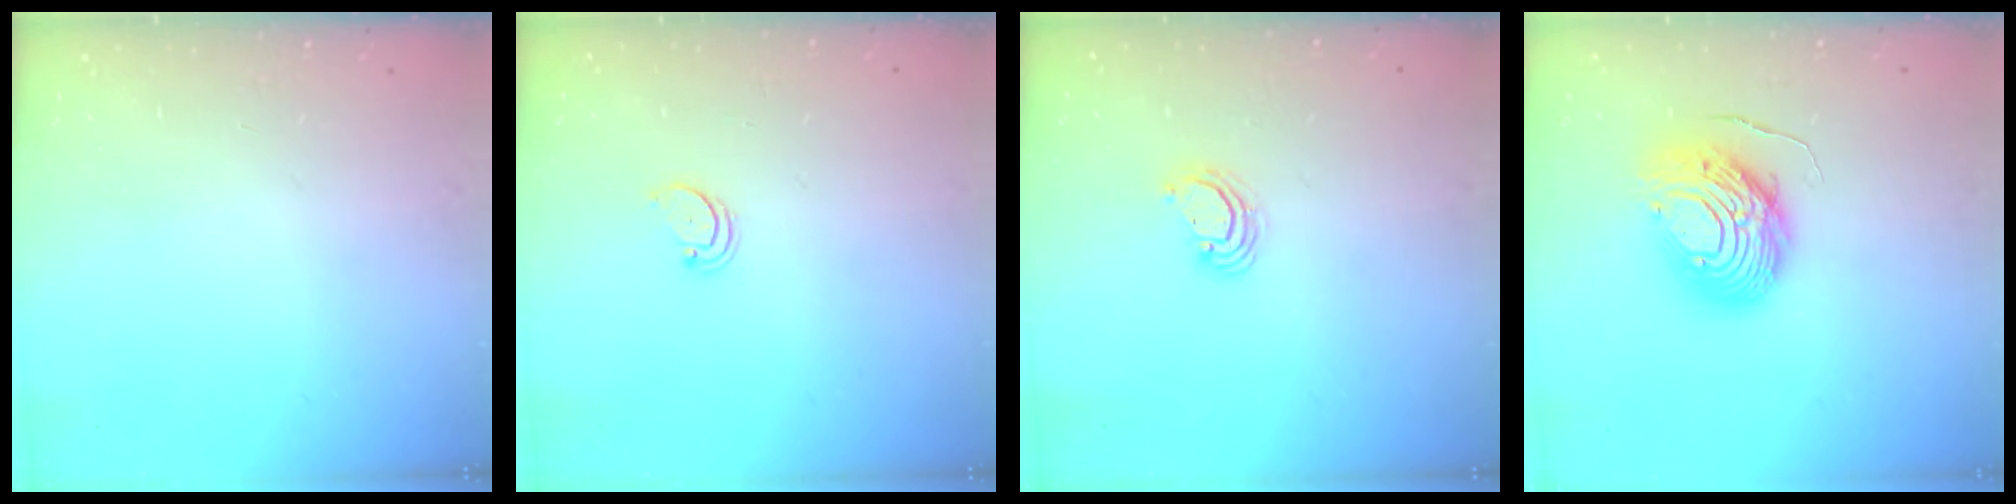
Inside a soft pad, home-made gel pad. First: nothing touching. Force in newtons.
{"total": 2.0, "press": 2.0, "slide": 0.2}
{"total": 3.0, "press": 3.0, "slide": 0.3}
{"total": 12.9, "press": 12.8, "slide": 1.3}